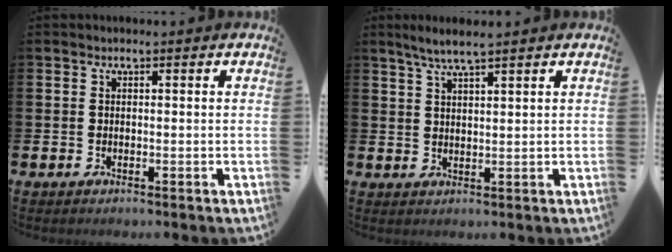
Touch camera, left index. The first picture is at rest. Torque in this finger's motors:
{"motor_torque": [0.11, -0.18, 0.27, 0.11]}